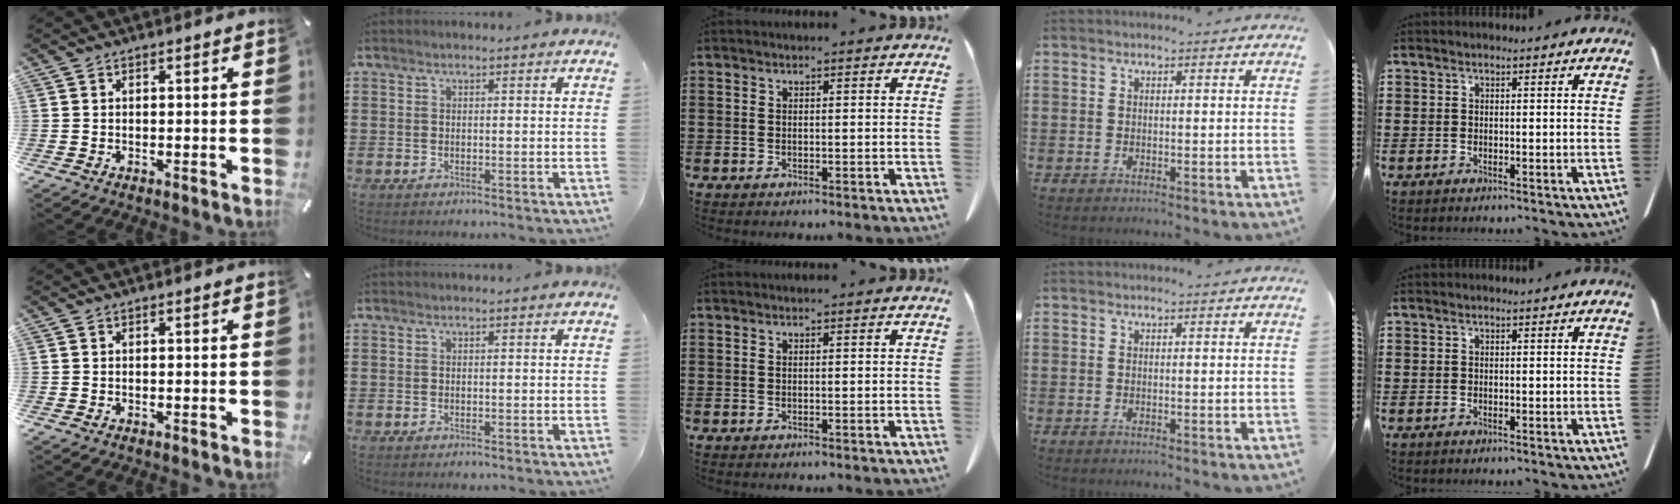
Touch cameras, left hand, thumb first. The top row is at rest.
{}